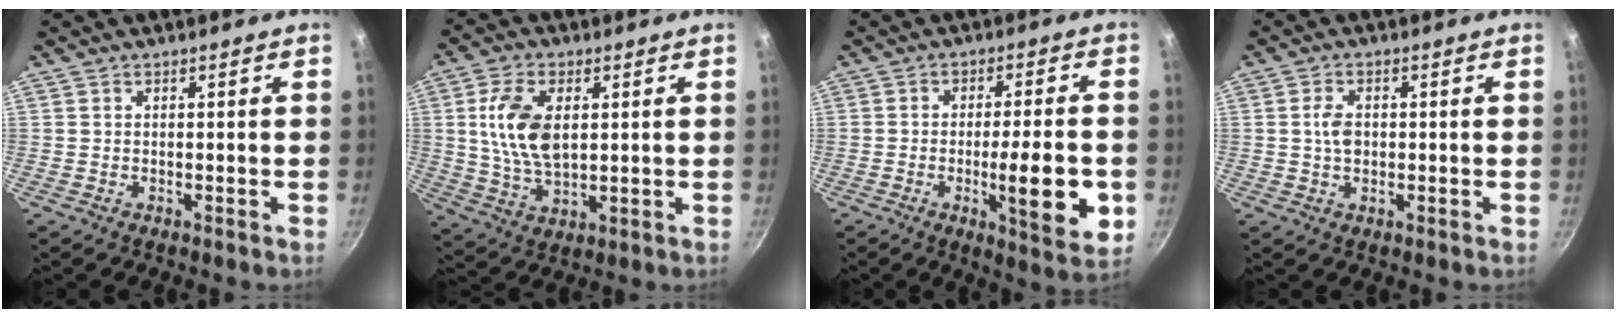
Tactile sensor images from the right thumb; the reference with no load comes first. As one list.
[{"total": 11.7, "force": [2.2, 6.8, 9.4], "torque": [-0.168, -0.008, 0.044]}, {"total": 13.3, "force": [-3.1, 3.0, 12.6], "torque": [-0.169, 0.002, -0.043]}, {"total": 3.6, "force": [0.1, 2.4, 2.7], "torque": [-0.043, 0.005, -0.001]}]